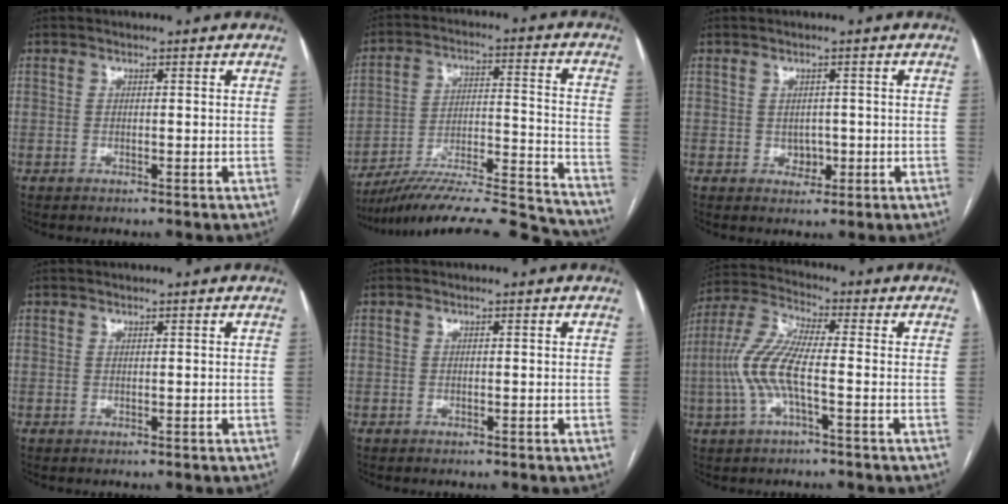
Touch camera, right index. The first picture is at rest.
{"total": 25.6, "force": [-23.8, 1.5, 9.1], "torque": [-0.096, 0.005, -0.349]}
{"total": 2.2, "force": [-0.3, 1.8, 1.2], "torque": [-0.015, 0.002, 0.001]}
{"total": 0.0}
{"total": 0.0}
{"total": 9.7, "force": [-1.8, 1.9, 9.3], "torque": [-0.216, 0.014, -0.042]}